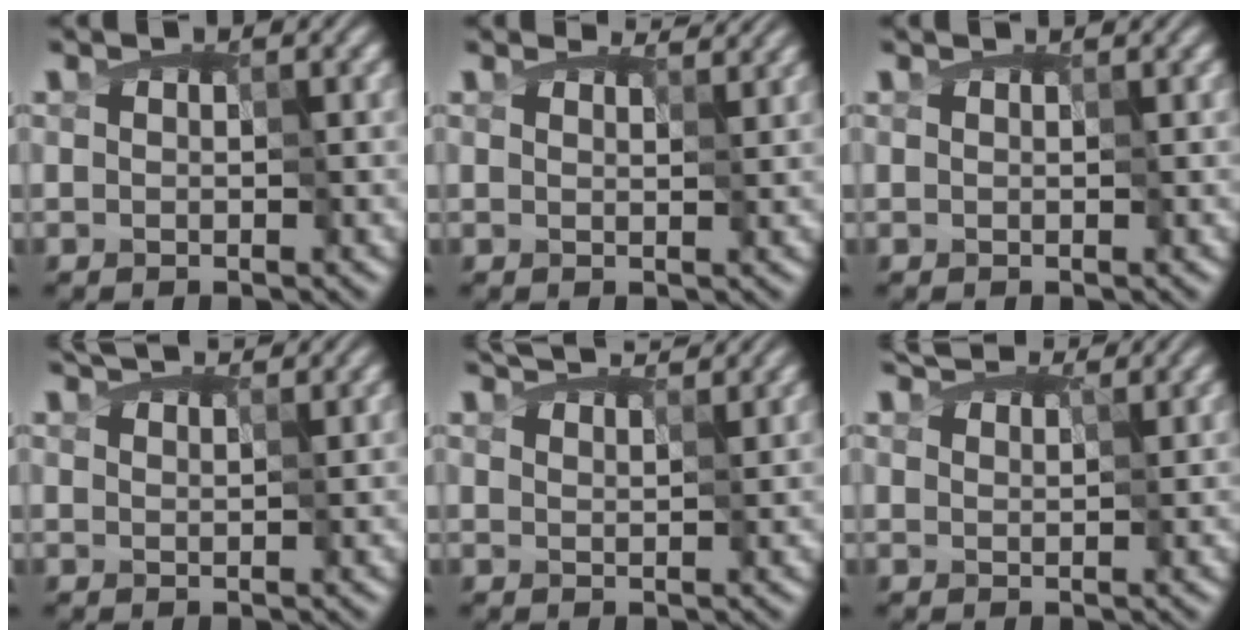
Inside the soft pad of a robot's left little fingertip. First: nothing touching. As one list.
[{"total": 2.7, "force": [2.6, 0.5, 0.6], "torque": [-0.019, -0.007, 0.038]}, {"total": 0.6, "force": [0.5, 0.1, 0.2], "torque": [-0.005, 0.004, 0.004]}, {"total": 4.5, "force": [3.8, 1.3, 2.0], "torque": [-0.044, 0.010, 0.048]}, {"total": 5.7, "force": [4.8, 1.5, 2.6], "torque": [-0.055, 0.011, 0.061]}, {"total": 4.7, "force": [4.1, 1.4, 1.8], "torque": [-0.050, 0.007, 0.057]}]